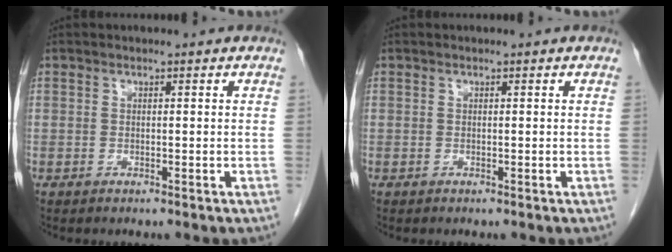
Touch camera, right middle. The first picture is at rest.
{"total": 0.0}